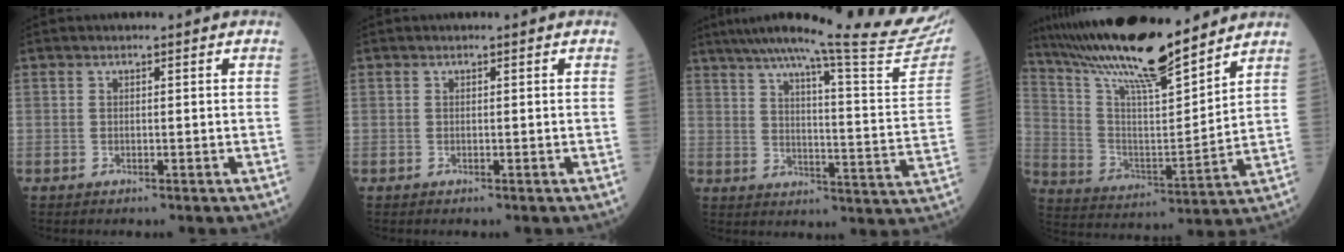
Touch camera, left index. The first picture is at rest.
{"total": 0.0}
{"total": 25.3, "force": [22.7, -1.6, 10.9], "torque": [-0.175, -0.089, 0.288]}
{"total": 19.2, "force": [16.3, 1.8, 10.0], "torque": [-0.183, 0.004, 0.292]}